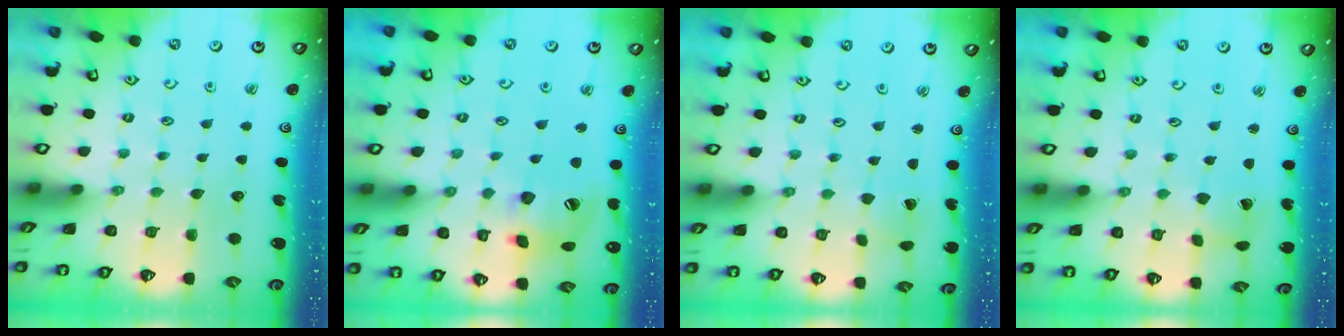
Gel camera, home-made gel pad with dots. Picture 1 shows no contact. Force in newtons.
{"total": 16.4, "press": 16.3, "slide": 2.2}
{"total": 0.7, "press": 0.7, "slide": 0.0}
{"total": 1.8, "press": 1.8, "slide": 0.2}